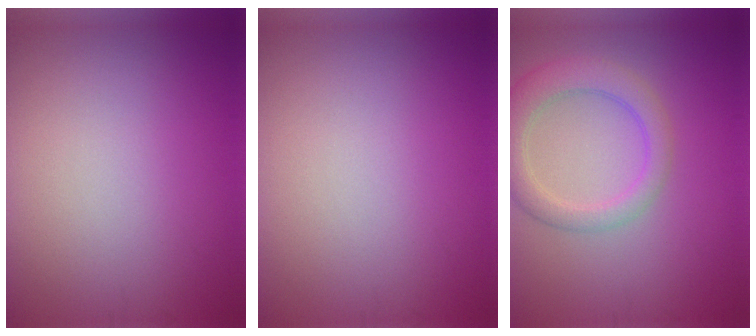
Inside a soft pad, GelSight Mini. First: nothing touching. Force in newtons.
{"total": 0.0}
{"total": 4.1, "press": 4.1, "slide": 0.2}